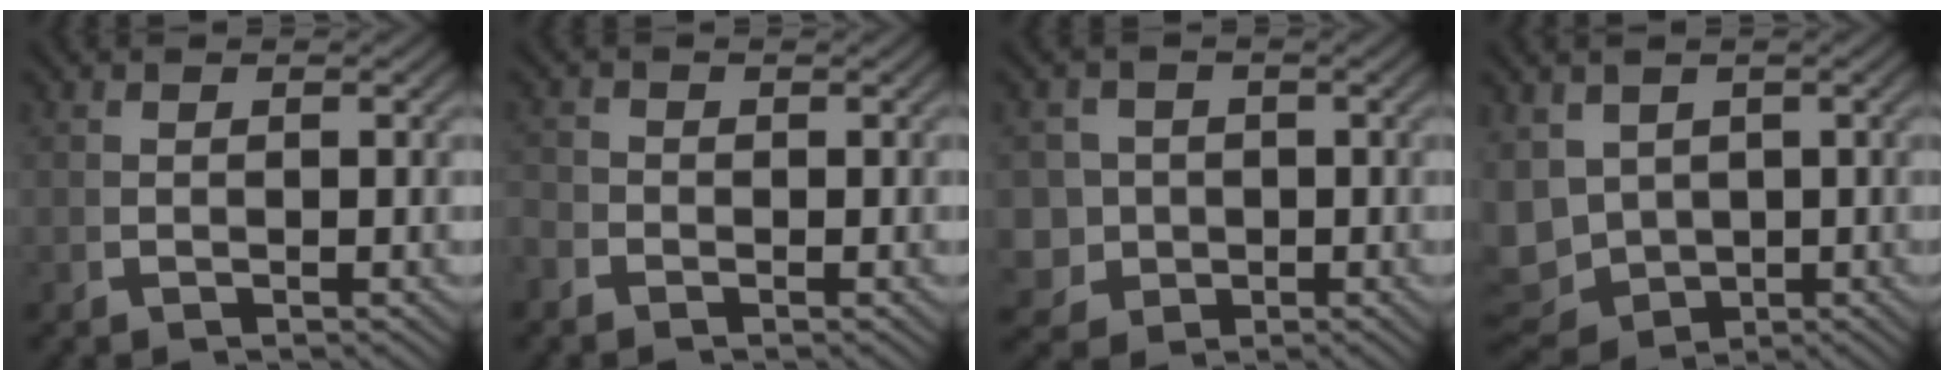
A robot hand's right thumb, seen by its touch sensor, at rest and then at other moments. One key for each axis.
{"total": 0.9, "fx": -0.6, "fy": 0.6, "fz": 0.0, "tx": 0.002, "ty": -0.006, "tz": -0.014}
{"total": 8.9, "fx": -1.6, "fy": 8.0, "fz": 3.6, "tx": -0.085, "ty": -0.036, "tz": -0.017}
{"total": 8.6, "fx": -1.8, "fy": 7.3, "fz": 4.2, "tx": -0.112, "ty": -0.057, "tz": -0.001}